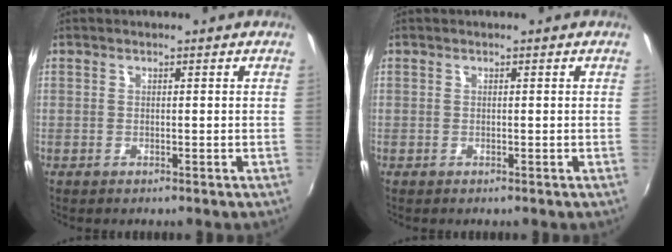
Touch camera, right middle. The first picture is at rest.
{"total": 0.0}